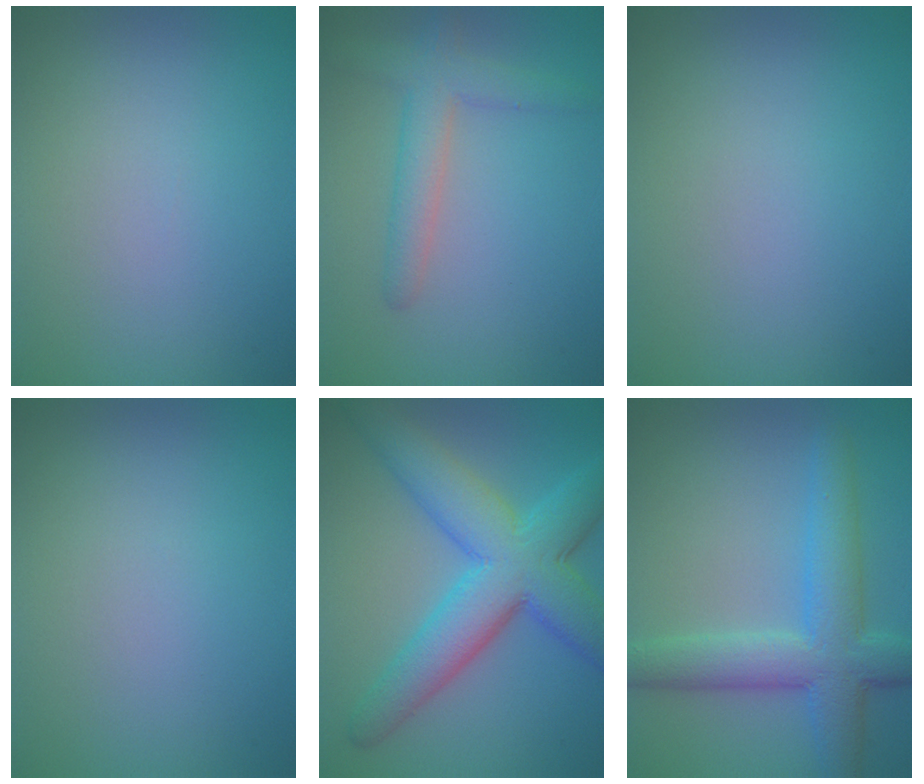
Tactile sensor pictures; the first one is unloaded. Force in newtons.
{"total": 3.5, "press": 3.5, "slide": 0.2}
{"total": 0.0}
{"total": 0.0}
{"total": 9.6, "press": 9.6, "slide": 0.2}
{"total": 6.7, "press": 6.7, "slide": 0.1}